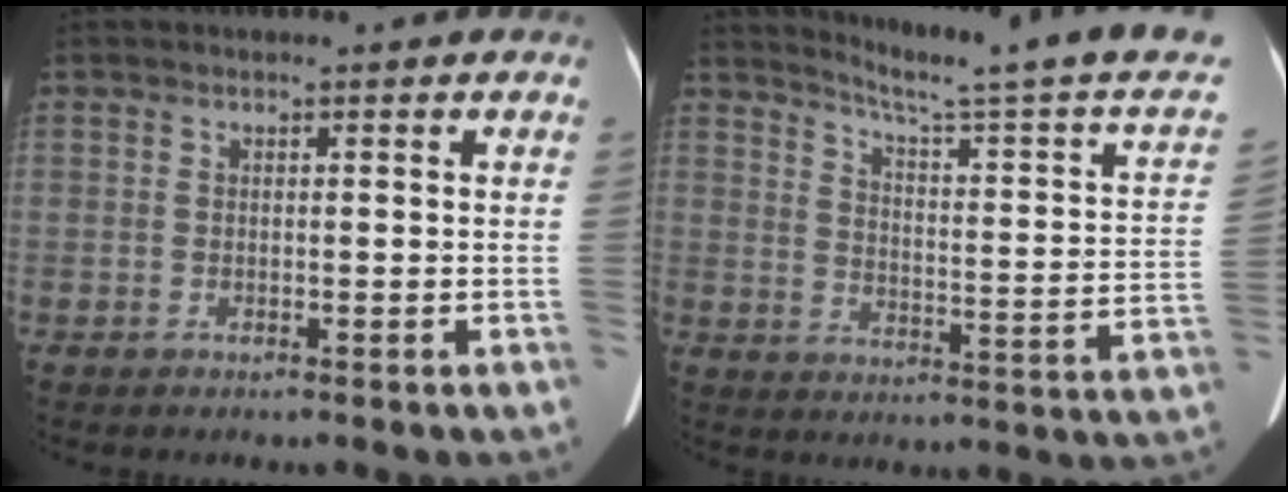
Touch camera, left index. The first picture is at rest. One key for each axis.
{"total": 21.4, "fx": 18.8, "fy": -1.3, "fz": 10.2, "tx": -0.156, "ty": -0.083, "tz": 0.232}